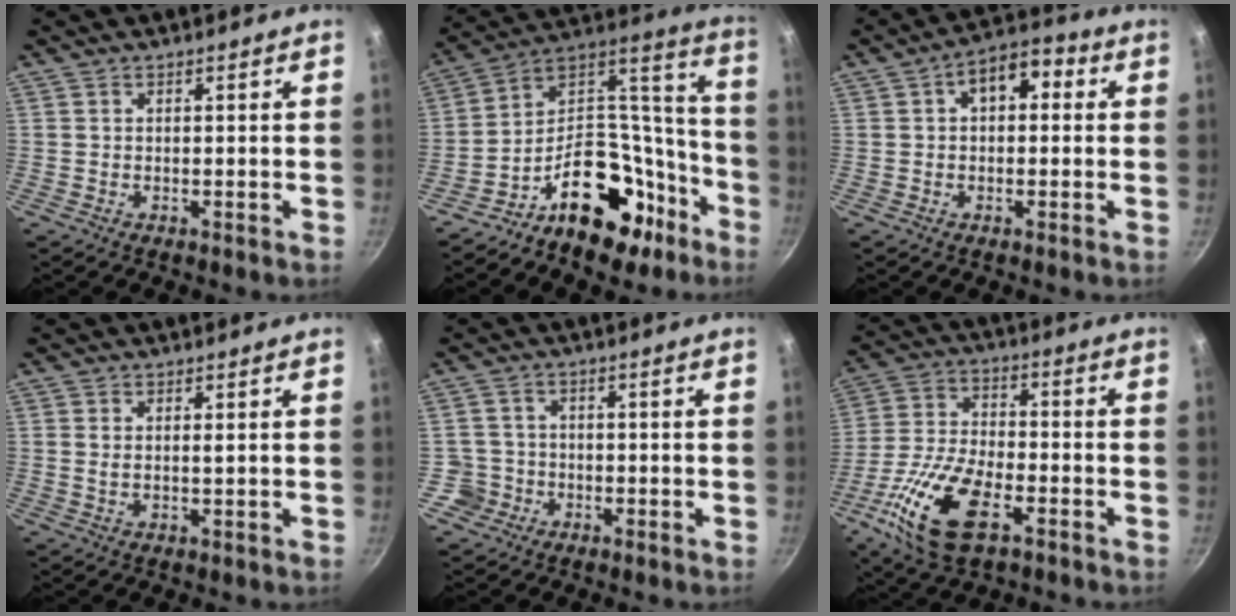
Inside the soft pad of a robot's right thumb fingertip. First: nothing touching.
{"total": 21.5, "force": [-12.5, 12.4, 12.3], "torque": [-0.128, 0.128, -0.195]}
{"total": 8.3, "force": [1.9, 5.1, 6.3], "torque": [-0.065, 0.024, 0.017]}
{"total": 1.7, "force": [0.7, 0.5, 1.4], "torque": [-0.029, -0.002, 0.013]}
{"total": 3.7, "force": [-1.4, 3.4, 0.0], "torque": [0.024, 0.026, -0.024]}
{"total": 16.3, "force": [-7.2, 7.5, 12.6], "torque": [-0.245, 0.017, -0.142]}